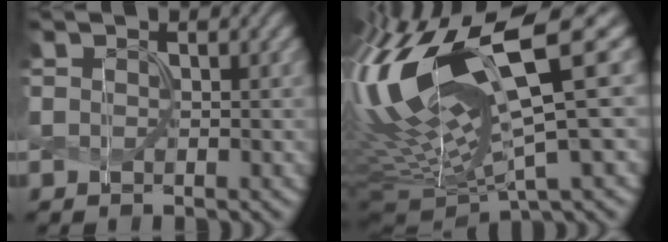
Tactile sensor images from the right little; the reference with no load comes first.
{"total": 17.5, "force": [3.3, 4.9, 16.5], "torque": [-0.347, 0.006, 0.081]}